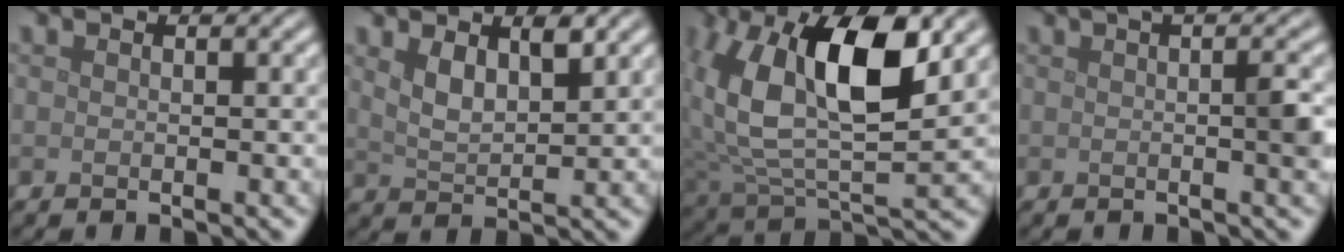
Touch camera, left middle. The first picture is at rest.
{"total": 2.9, "force": [1.6, 1.2, 2.2], "torque": [-0.048, -0.003, 0.032]}
{"total": 11.9, "force": [3.4, 5.8, 9.8], "torque": [-0.199, -0.004, 0.064]}
{"total": 4.2, "force": [0.6, 1.0, 4.0], "torque": [-0.046, 0.010, 0.006]}